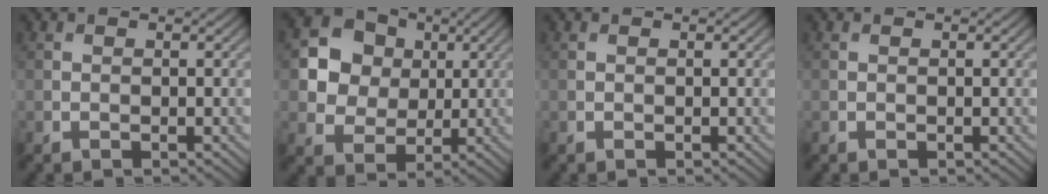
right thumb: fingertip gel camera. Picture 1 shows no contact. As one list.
[{"total": 9.6, "force": [2.6, 8.2, 4.2], "torque": [-0.121, 0.017, 0.043]}, {"total": 0.0}, {"total": 0.0}]